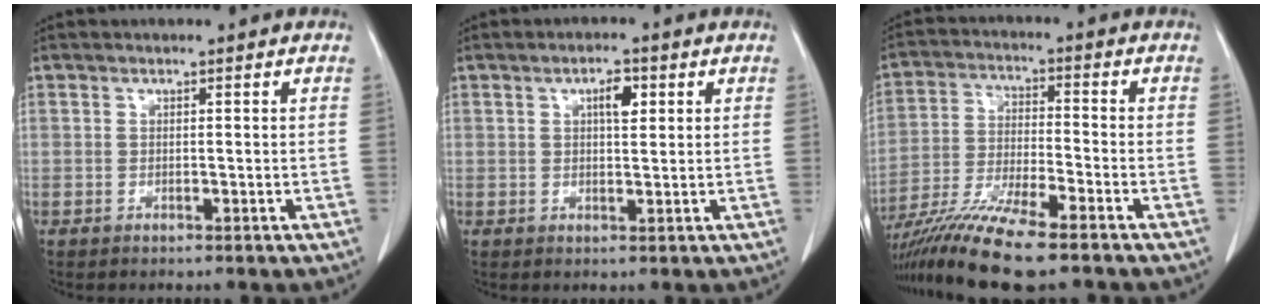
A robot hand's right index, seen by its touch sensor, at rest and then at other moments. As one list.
[{"total": 3.1, "force": [1.2, 1.1, 2.7], "torque": [-0.046, 0.003, 0.019]}, {"total": 13.1, "force": [-10.2, 0.2, 8.2], "torque": [-0.154, -0.030, -0.179]}]